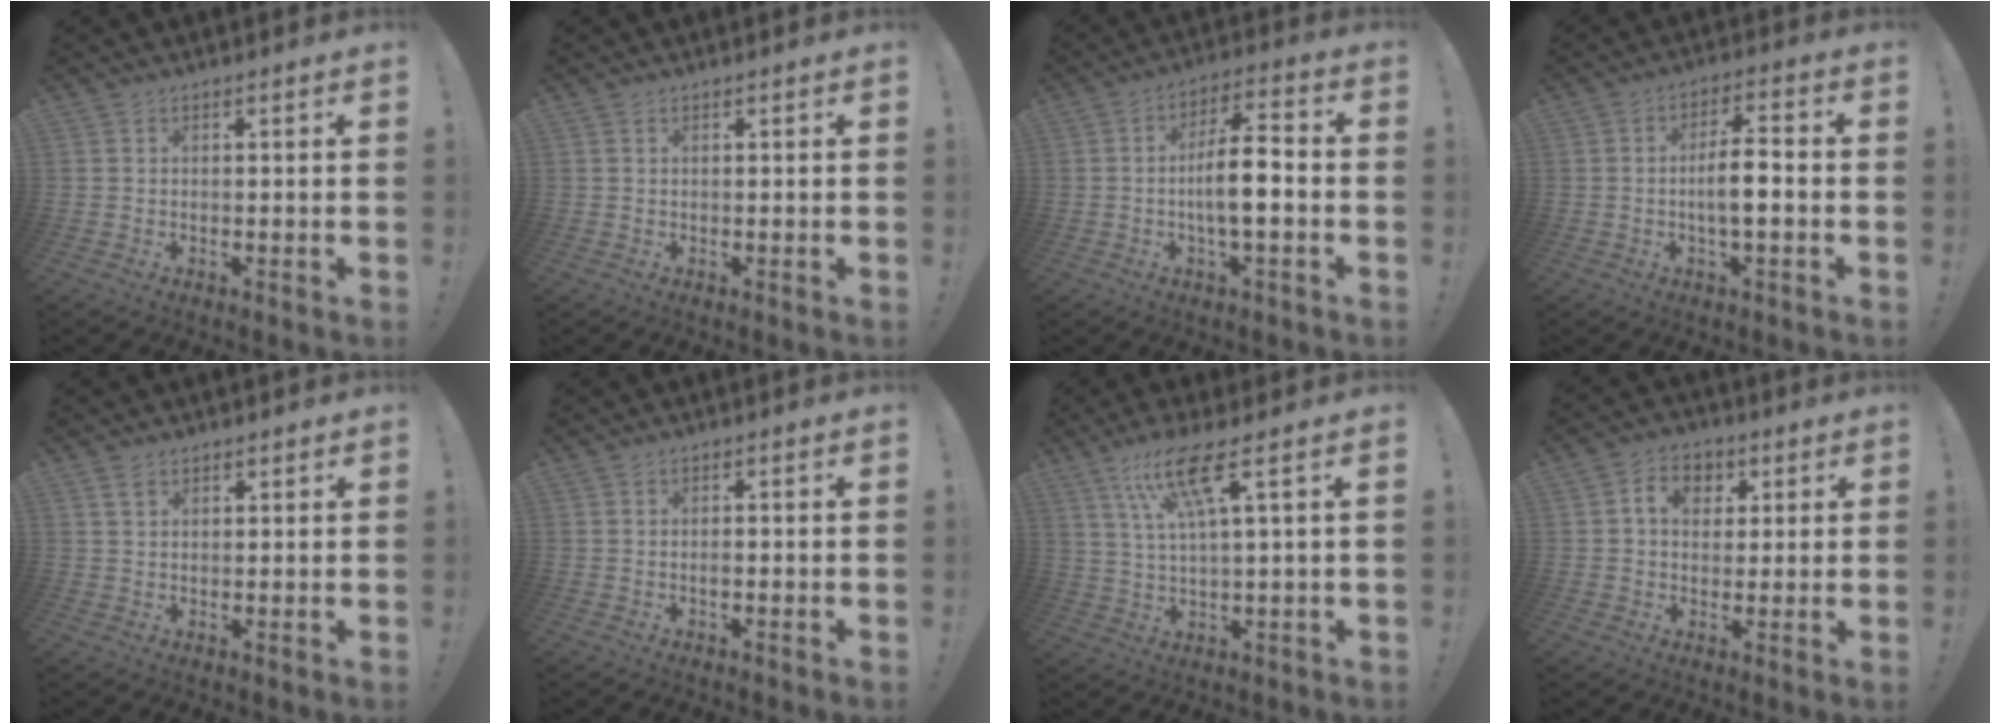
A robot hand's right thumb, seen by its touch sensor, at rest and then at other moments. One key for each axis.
{"total": 0.0}
{"total": 11.1, "fx": -2.3, "fy": 3.3, "fz": 10.3, "tx": -0.186, "ty": 0.016, "tz": -0.045}
{"total": 7.9, "fx": -1.6, "fy": 2.4, "fz": 7.4, "tx": -0.131, "ty": 0.012, "tz": -0.032}
{"total": 2.4, "fx": 1.6, "fy": 1.4, "fz": 1.3, "tx": -0.012, "ty": -0.004, "tz": 0.027}
{"total": 0.8, "fx": -0.3, "fy": 0.3, "fz": 0.6, "tx": -0.011, "ty": 0.002, "tz": -0.007}
{"total": 10.8, "fx": 4.9, "fy": 0.9, "fz": 9.5, "tx": -0.188, "ty": -0.001, "tz": 0.080}
{"total": 7.6, "fx": 2.1, "fy": 6.1, "fz": 4.0, "tx": -0.057, "ty": 0.004, "tz": 0.038}